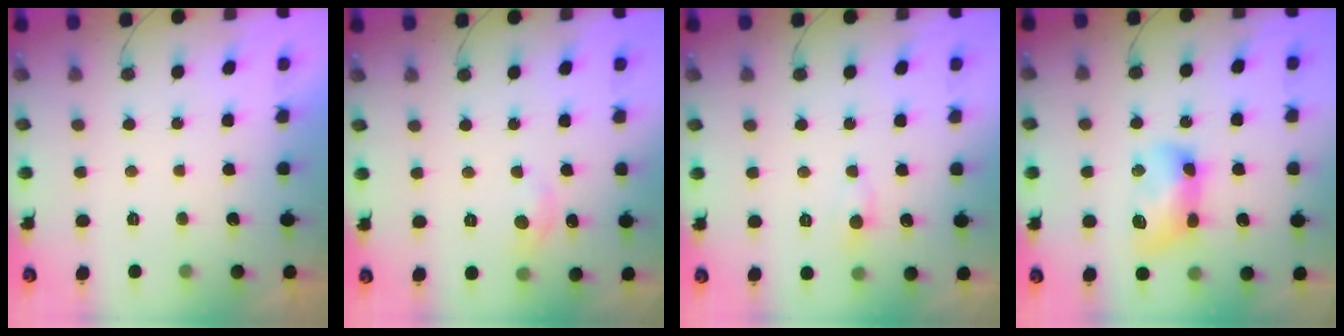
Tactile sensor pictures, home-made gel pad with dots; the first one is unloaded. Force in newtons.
{"total": 6.3, "press": 6.3, "slide": 0.9}
{"total": 4.0, "press": 3.9, "slide": 0.5}
{"total": 12.1, "press": 12.1, "slide": 0.6}